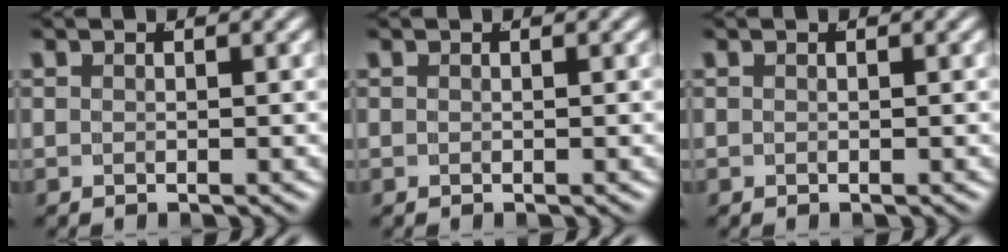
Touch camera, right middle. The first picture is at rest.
{"total": 0.0}
{"total": 0.0}